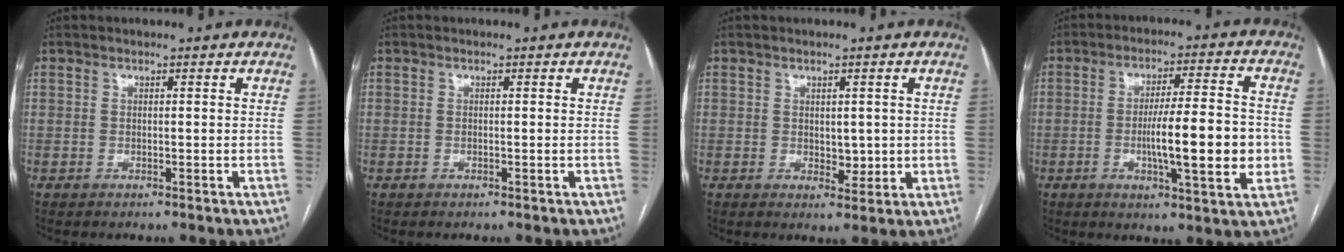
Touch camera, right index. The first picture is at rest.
{"total": 0.0}
{"total": 3.0, "force": [0.3, 2.0, 2.3], "torque": [-0.028, -0.005, 0.010]}
{"total": 12.3, "force": [-2.0, 1.5, 12.1], "torque": [-0.193, 0.000, -0.033]}